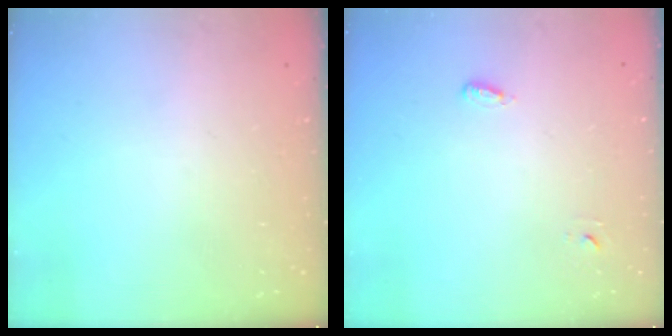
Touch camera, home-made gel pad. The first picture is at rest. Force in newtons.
{"total": 3.2, "press": 2.9, "slide": 1.4}